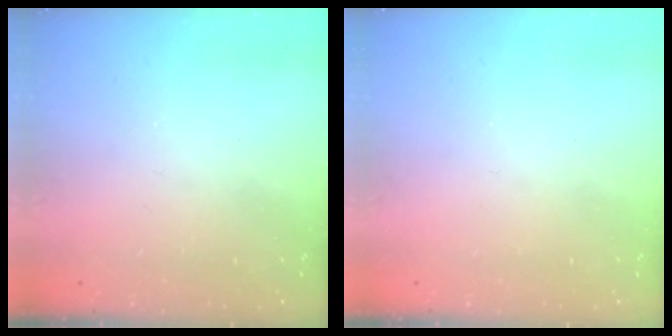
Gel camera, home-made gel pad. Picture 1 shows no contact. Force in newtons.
{"total": 0.0}